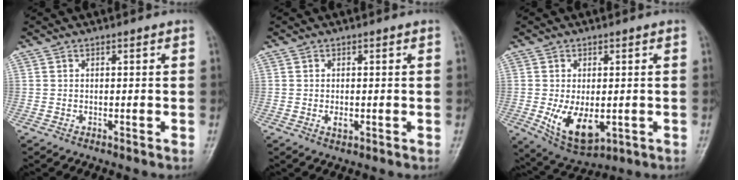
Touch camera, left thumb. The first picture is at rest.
{"total": 1.5, "force": [-0.2, 1.0, 1.2], "torque": [-0.018, -0.002, -0.003]}
{"total": 9.4, "force": [-1.6, 5.4, 7.6], "torque": [-0.123, -0.014, -0.010]}